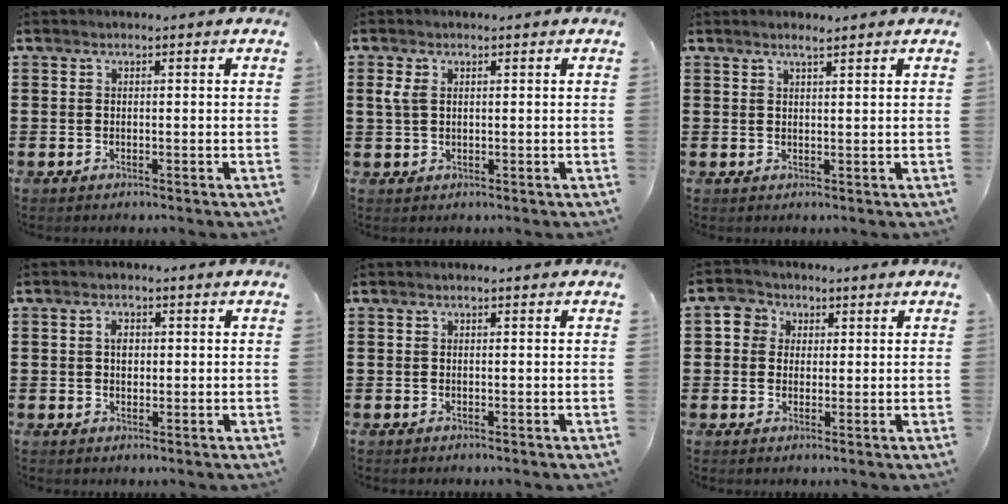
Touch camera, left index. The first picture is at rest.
{"total": 2.4, "force": [0.6, 1.5, 1.8], "torque": [-0.054, 0.001, 0.006]}
{"total": 1.7, "force": [1.5, 0.0, 0.9], "torque": [-0.019, -0.001, 0.028]}
{"total": 2.3, "force": [0.5, 1.5, 1.6], "torque": [-0.026, 0.006, 0.006]}
{"total": 0.0}
{"total": 3.8, "force": [1.1, 3.6, 0.2], "torque": [-0.016, 0.010, 0.015]}